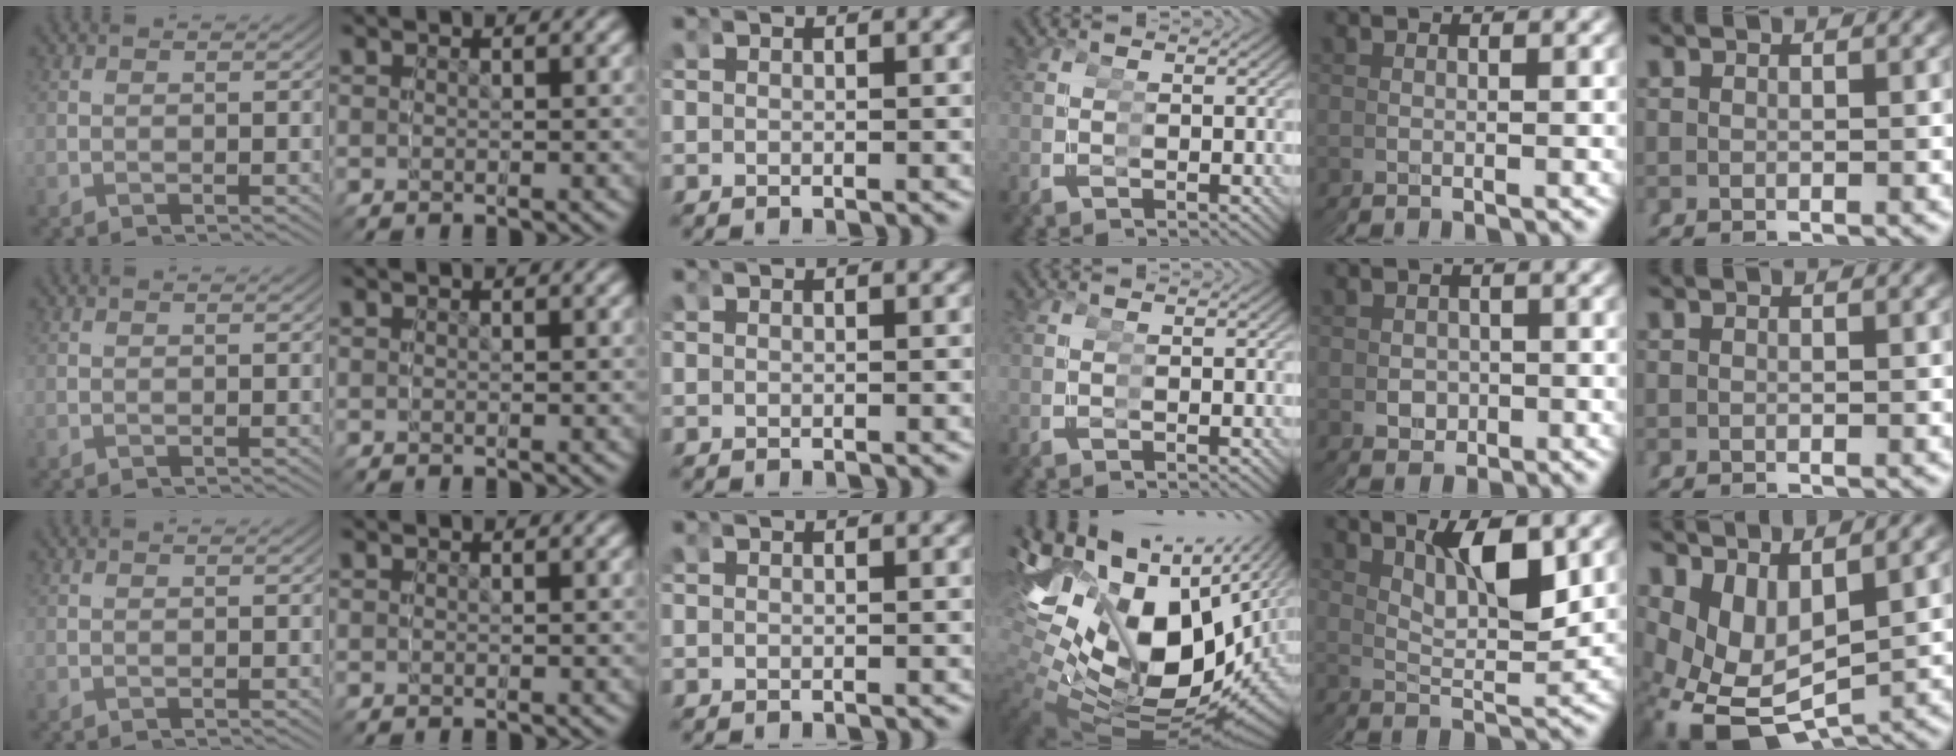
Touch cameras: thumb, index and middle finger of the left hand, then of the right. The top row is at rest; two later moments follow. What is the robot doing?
{"motion": "grasp_and_lifting", "object": "glasses"}